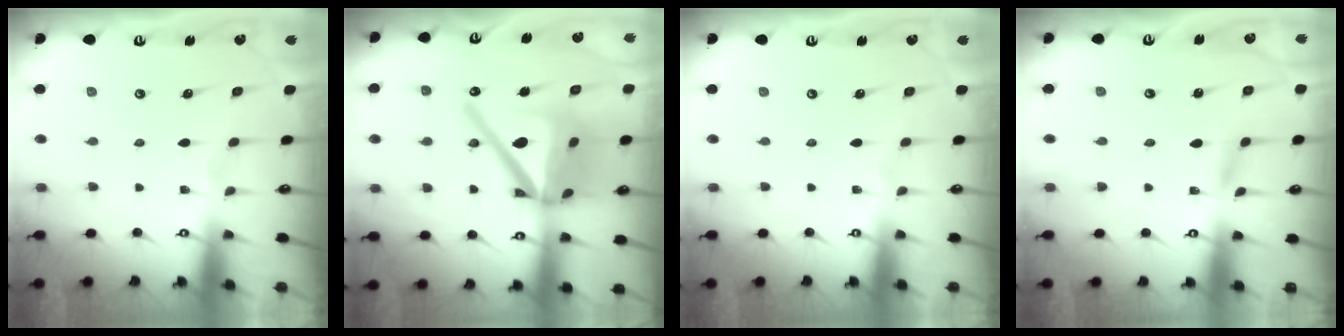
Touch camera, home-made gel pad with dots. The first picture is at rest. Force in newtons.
{"total": 21.2, "press": 21.0, "slide": 2.9}
{"total": 0.0}
{"total": 2.8, "press": 2.8, "slide": 0.4}